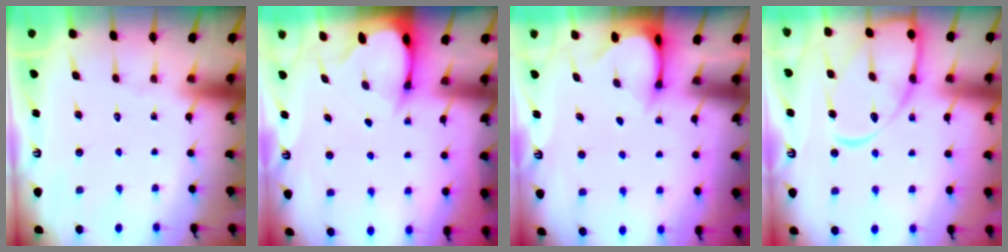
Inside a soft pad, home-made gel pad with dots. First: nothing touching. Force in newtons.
{"total": 3.1, "press": 3.0, "slide": 0.4}
{"total": 3.3, "press": 3.3, "slide": 0.3}
{"total": 16.1, "press": 16.1, "slide": 1.5}